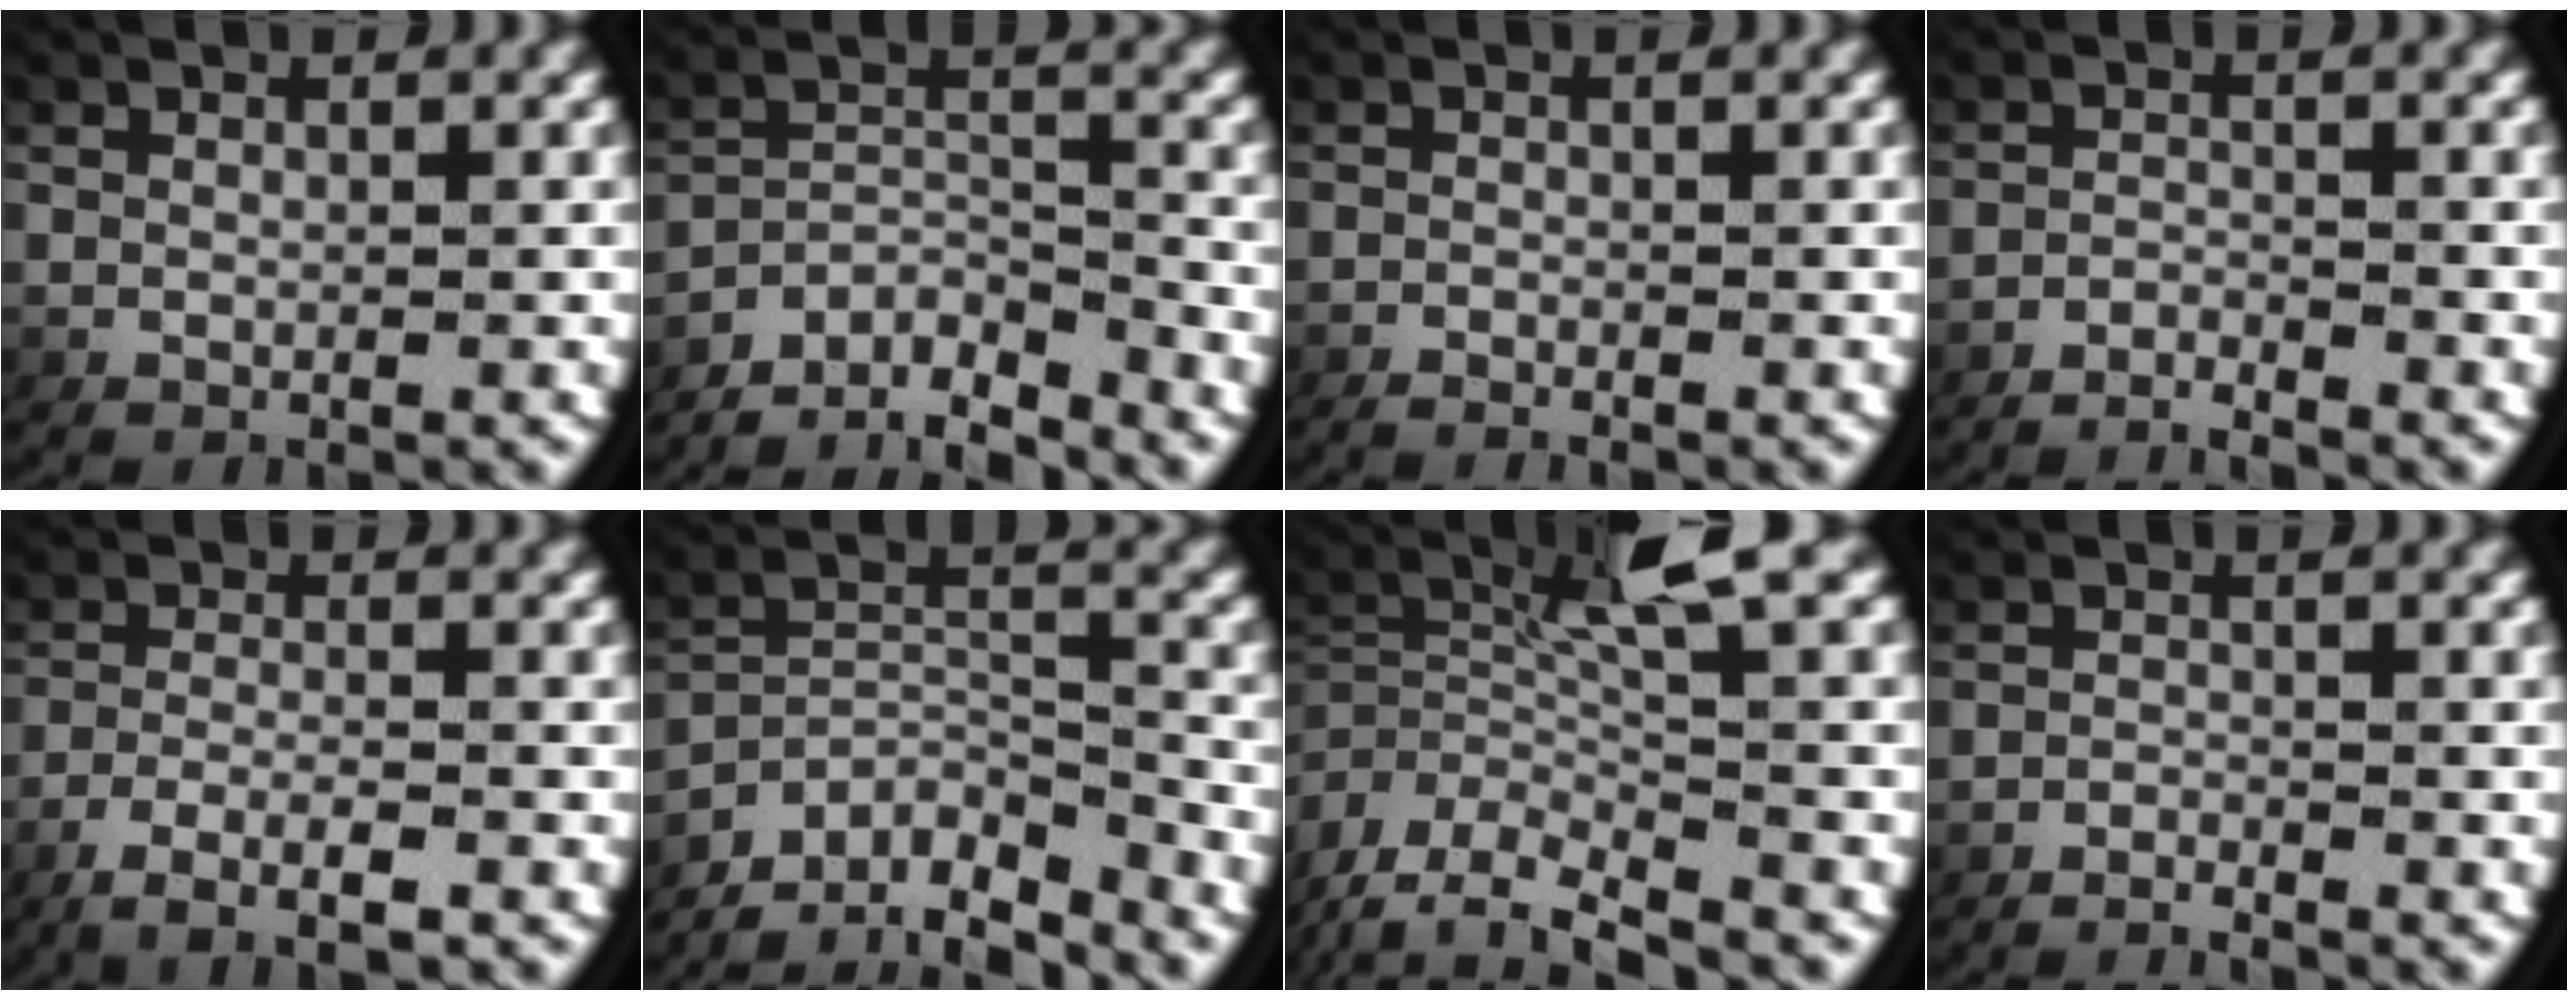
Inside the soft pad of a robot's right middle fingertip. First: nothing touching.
{"total": 9.2, "force": [-8.5, 2.7, 2.6], "torque": [-0.035, -0.026, -0.131]}
{"total": 1.8, "force": [-1.8, 0.2, 0.4], "torque": [-0.011, 0.001, -0.032]}
{"total": 4.9, "force": [-4.8, 0.4, 0.7], "torque": [-0.009, -0.008, -0.078]}
{"total": 4.5, "force": [-2.8, 0.8, 3.5], "torque": [-0.062, -0.008, -0.039]}
{"total": 10.5, "force": [-8.5, 4.5, 4.3], "torque": [-0.072, -0.039, -0.124]}
{"total": 6.9, "force": [-0.3, 3.3, 6.0], "torque": [-0.118, 0.005, -0.007]}
{"total": 3.9, "force": [-3.8, 0.3, 0.6], "torque": [-0.015, -0.004, -0.064]}